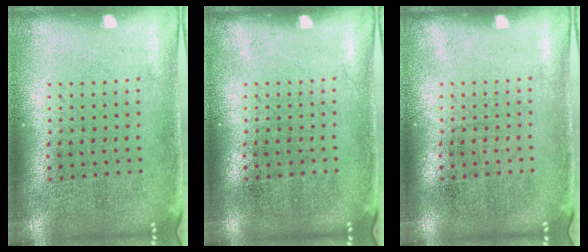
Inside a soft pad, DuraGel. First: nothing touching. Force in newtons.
{"total": 0.0}
{"total": 0.0}